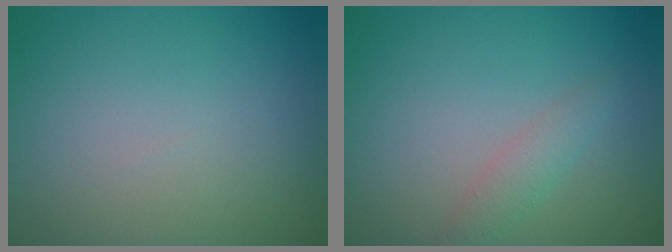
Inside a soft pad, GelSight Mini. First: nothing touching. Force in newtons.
{"total": 1.6, "press": 1.6, "slide": 0.1}